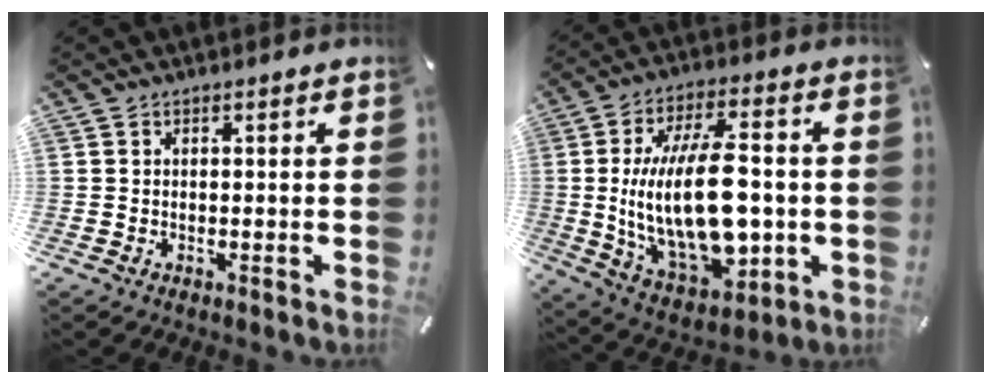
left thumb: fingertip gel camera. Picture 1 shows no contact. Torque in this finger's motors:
{"motor_torque": [1.35, 3.66, 1.92, -0.85, 0.95]}